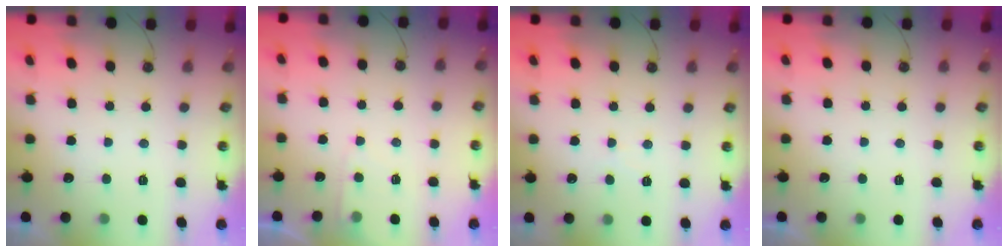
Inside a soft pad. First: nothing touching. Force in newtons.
{"total": 3.7, "press": 3.7, "slide": 0.5}
{"total": 3.9, "press": 3.8, "slide": 0.6}
{"total": 0.0}